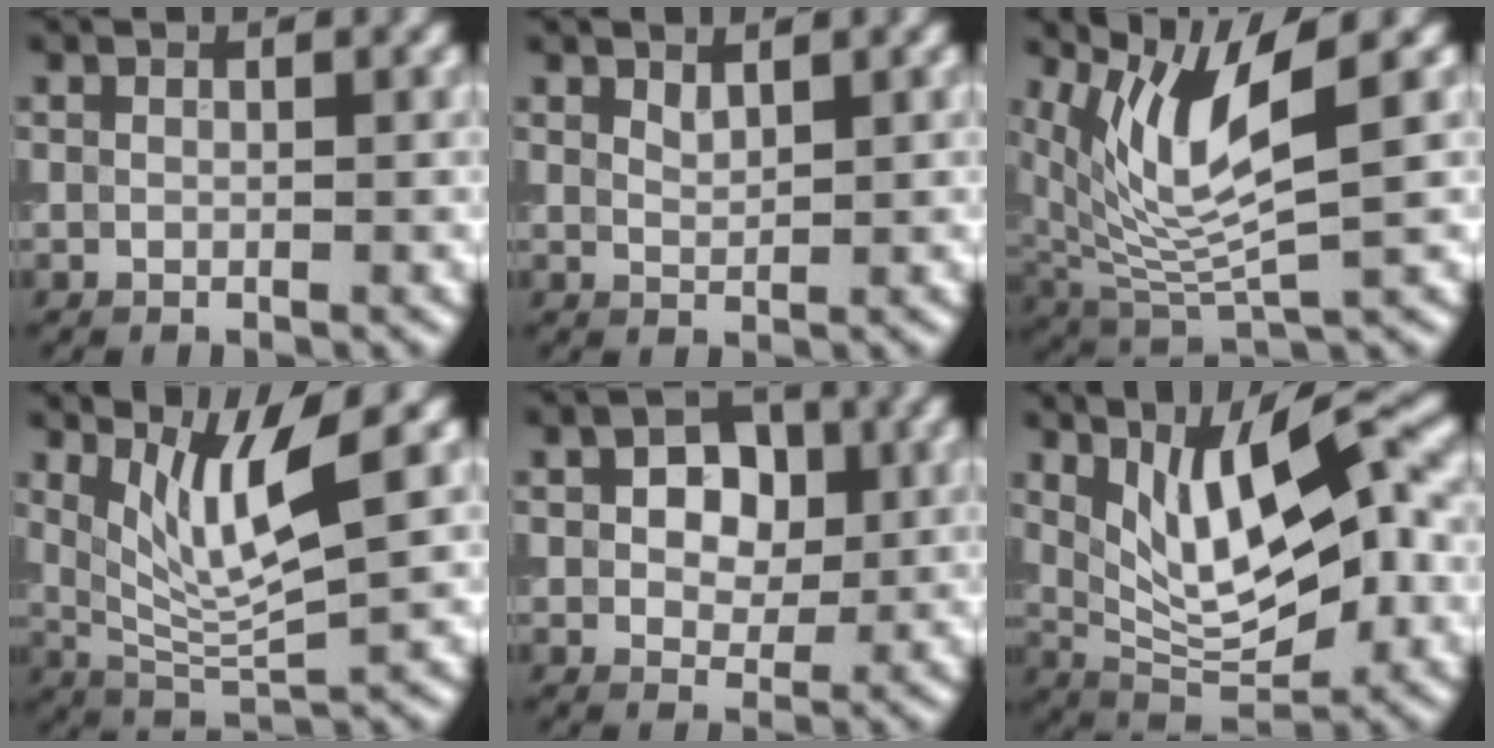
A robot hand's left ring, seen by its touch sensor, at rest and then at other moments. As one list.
[{"total": 1.0, "force": [0.9, 0.2, 0.4], "torque": [-0.009, -0.001, 0.019]}, {"total": 7.4, "force": [3.0, 2.0, 6.5], "torque": [-0.145, -0.010, 0.065]}, {"total": 5.6, "force": [2.3, 0.9, 5.0], "torque": [-0.104, -0.011, 0.051]}, {"total": 5.0, "force": [1.0, 3.4, 3.5], "torque": [-0.055, 0.002, 0.006]}, {"total": 9.7, "force": [1.9, 3.3, 8.9], "torque": [-0.147, -0.002, 0.035]}]